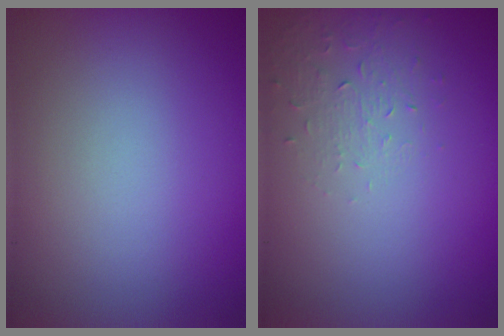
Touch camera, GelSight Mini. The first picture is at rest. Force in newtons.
{"total": 1.3, "press": 0.6, "slide": 1.2}